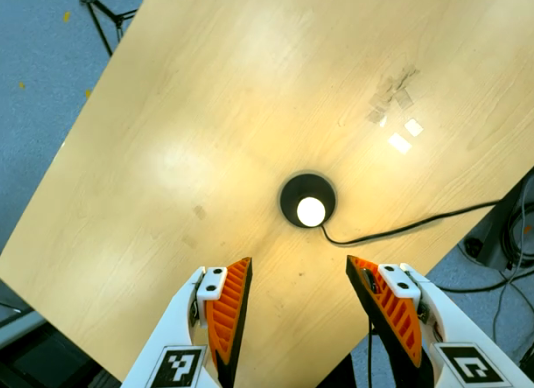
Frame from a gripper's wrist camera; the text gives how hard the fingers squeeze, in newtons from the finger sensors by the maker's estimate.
{"total": 0.0}